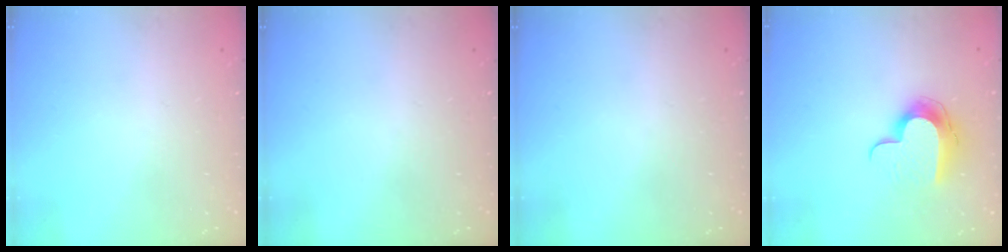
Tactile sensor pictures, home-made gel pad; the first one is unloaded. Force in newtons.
{"total": 0.0}
{"total": 0.0}
{"total": 11.5, "press": 11.5, "slide": 0.7}